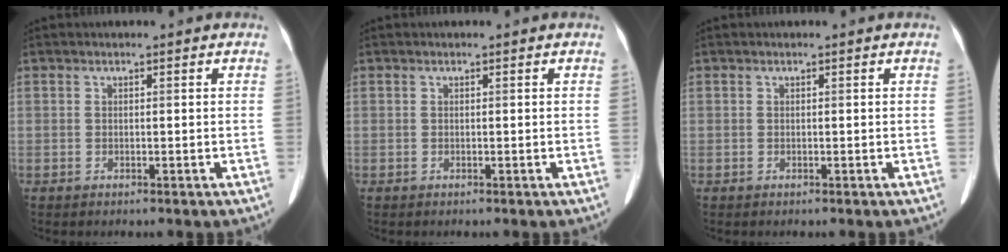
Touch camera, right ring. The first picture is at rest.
{"total": 0.0}
{"total": 0.0}